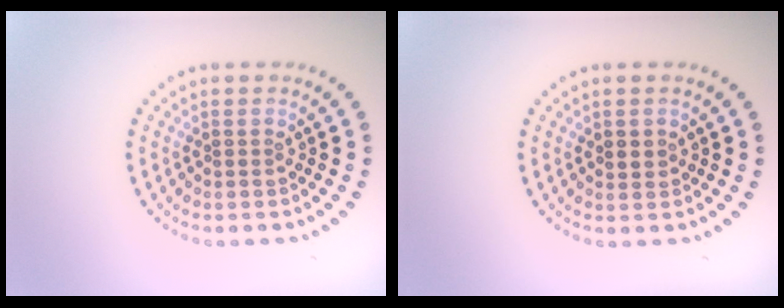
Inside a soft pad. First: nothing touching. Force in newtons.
{"total": 1.3, "press": 1.2, "slide": 0.3}